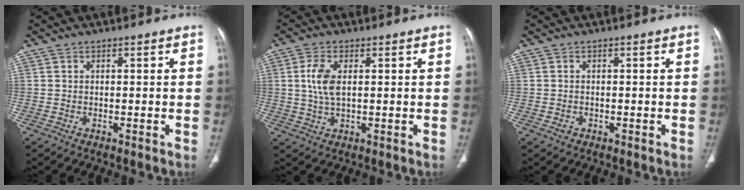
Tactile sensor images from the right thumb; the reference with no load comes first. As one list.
[{"total": 5.9, "force": [1.0, 2.9, 5.0], "torque": [-0.116, -0.001, 0.020]}, {"total": 1.1, "force": [-0.4, 0.9, 0.5], "torque": [-0.009, 0.005, -0.005]}]